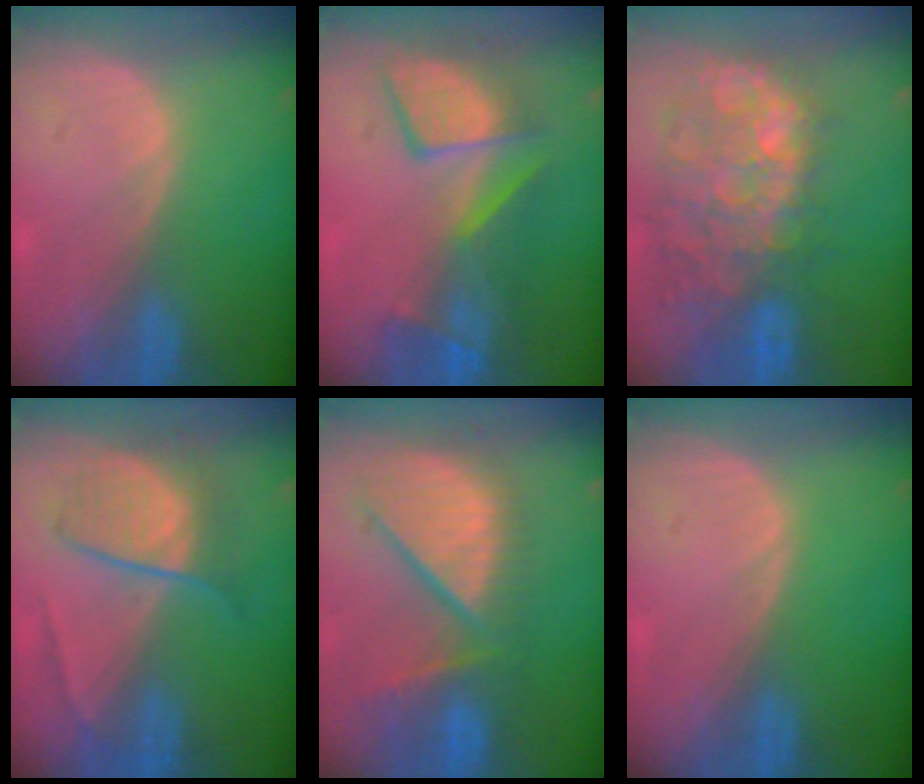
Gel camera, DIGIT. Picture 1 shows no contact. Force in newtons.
{"total": 9.1, "press": 9.0, "slide": 1.2}
{"total": 12.4, "press": 11.3, "slide": 5.1}
{"total": 6.7, "press": 6.7, "slide": 0.6}
{"total": 11.7, "press": 10.3, "slide": 5.5}
{"total": 0.0}